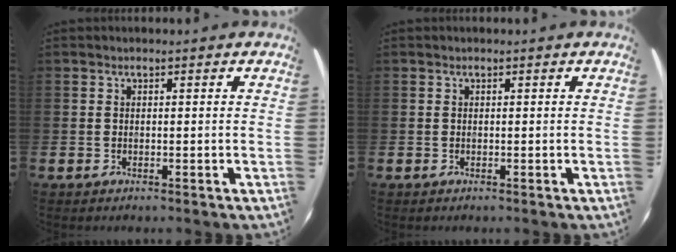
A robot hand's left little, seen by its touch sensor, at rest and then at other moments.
{"total": 0.0}